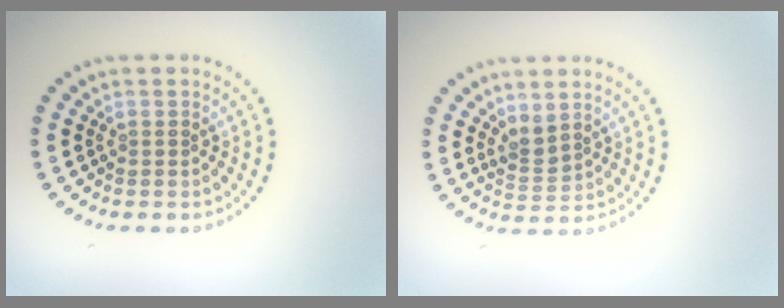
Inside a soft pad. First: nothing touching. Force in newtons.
{"total": 1.8, "press": 1.5, "slide": 1.1}